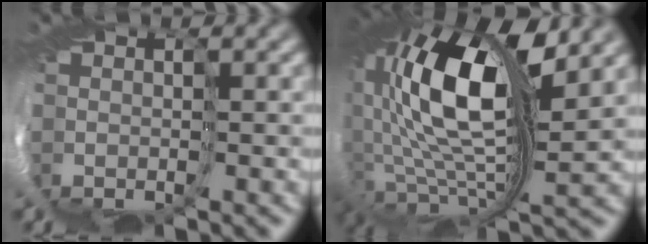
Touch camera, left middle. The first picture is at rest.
{"total": 14.2, "force": [3.4, 6.3, 12.3], "torque": [-0.231, -0.008, 0.063]}